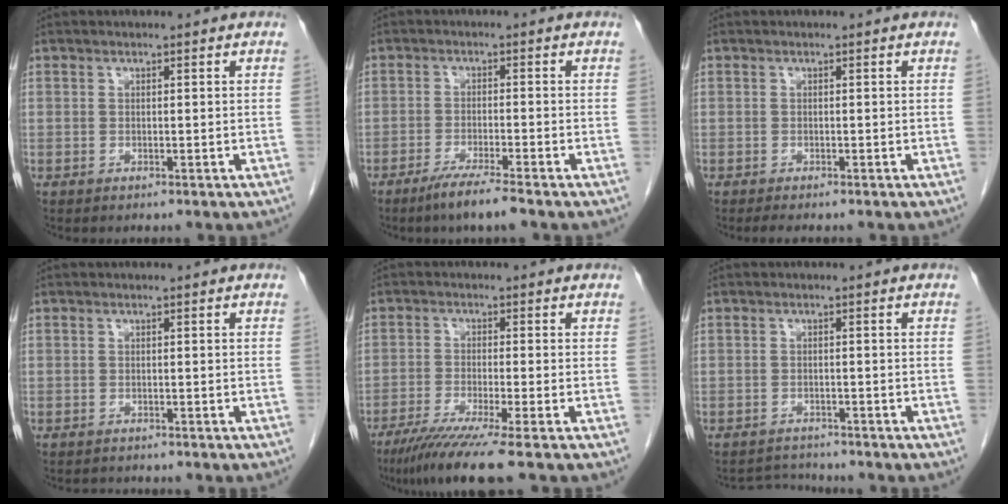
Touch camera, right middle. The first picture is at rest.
{"total": 5.0, "force": [-3.7, -0.5, 3.4], "torque": [-0.065, -0.014, -0.068]}
{"total": 1.6, "force": [-1.3, 0.2, 0.9], "torque": [-0.014, -0.004, -0.015]}
{"total": 1.0, "force": [-1.0, 0.2, -0.1], "torque": [-0.005, -0.004, -0.014]}
{"total": 8.6, "force": [-6.3, -1.6, 5.6], "torque": [-0.089, -0.031, -0.105]}
{"total": 2.6, "force": [-2.5, 0.0, -0.7], "torque": [0.011, -0.012, -0.038]}